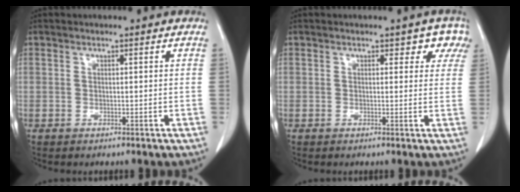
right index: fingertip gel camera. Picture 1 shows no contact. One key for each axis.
{"total": 3.2, "fx": 2.0, "fy": 2.2, "fz": 1.2, "tx": 0.010, "ty": 0.001, "tz": 0.007}